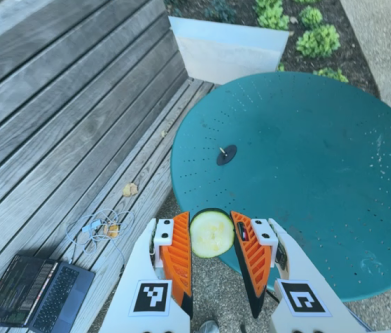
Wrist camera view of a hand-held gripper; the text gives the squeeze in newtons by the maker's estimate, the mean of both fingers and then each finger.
{"total": 11.3, "left": 11.9, "right": 10.7}